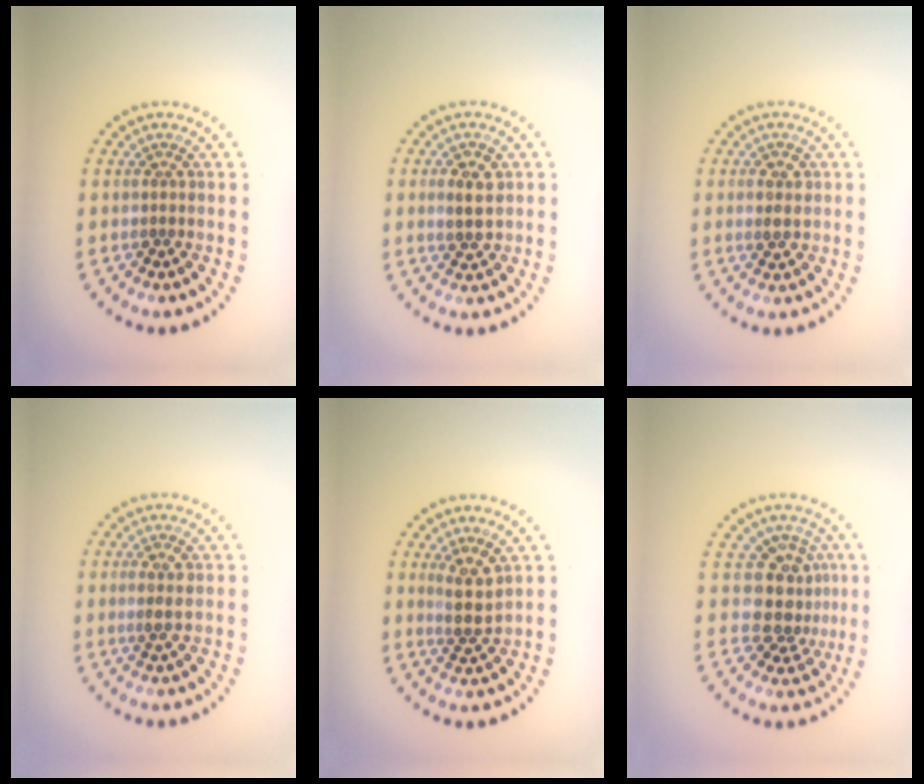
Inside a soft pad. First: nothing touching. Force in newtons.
{"total": 2.6, "press": 2.5, "slide": 0.3}
{"total": 1.8, "press": 1.8, "slide": 0.0}
{"total": 1.6, "press": 1.5, "slide": 0.5}
{"total": 2.7, "press": 2.2, "slide": 1.5}
{"total": 3.8, "press": 3.0, "slide": 2.4}